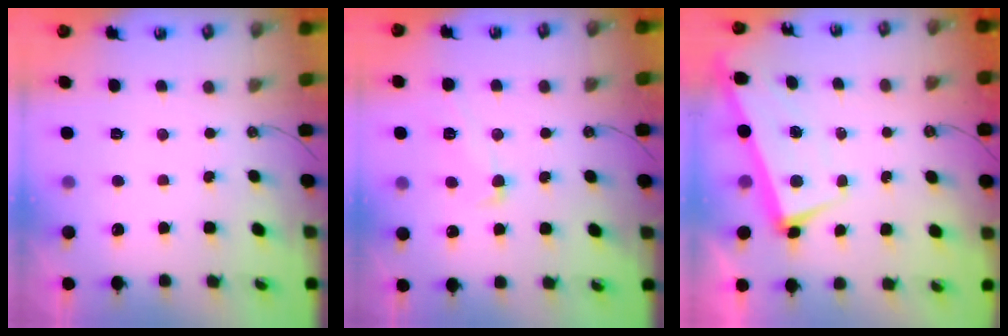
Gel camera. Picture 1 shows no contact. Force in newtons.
{"total": 1.4, "press": 1.0, "slide": 1.0}
{"total": 1.9, "press": 1.0, "slide": 1.6}